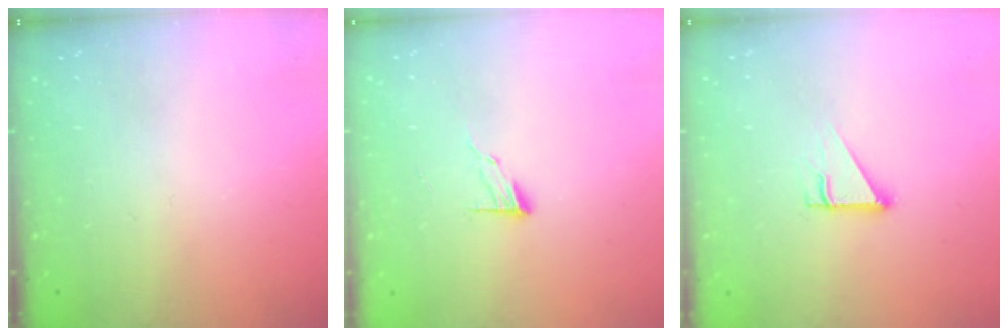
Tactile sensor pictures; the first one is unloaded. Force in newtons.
{"total": 6.1, "press": 6.1, "slide": 0.5}
{"total": 2.7, "press": 2.7, "slide": 0.1}